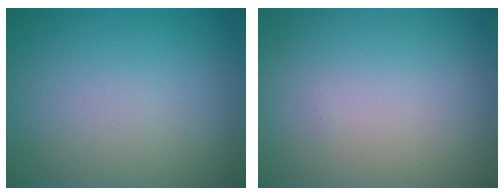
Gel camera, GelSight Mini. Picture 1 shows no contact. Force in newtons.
{"total": 0.0}